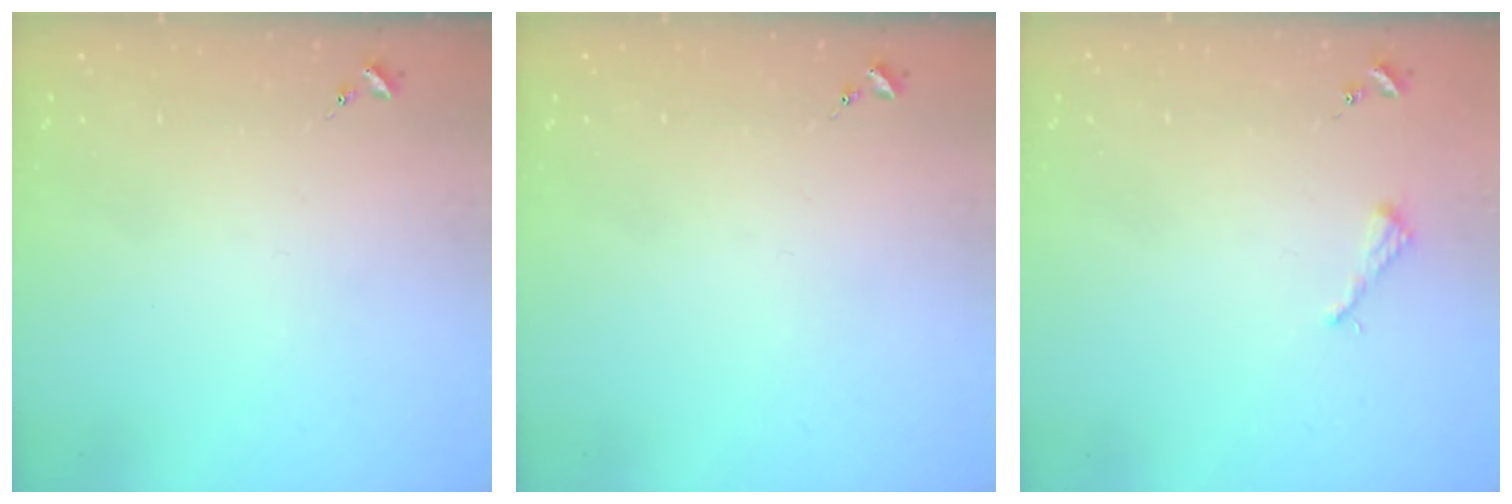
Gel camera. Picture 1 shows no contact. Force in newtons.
{"total": 0.0}
{"total": 2.6, "press": 2.6, "slide": 0.3}